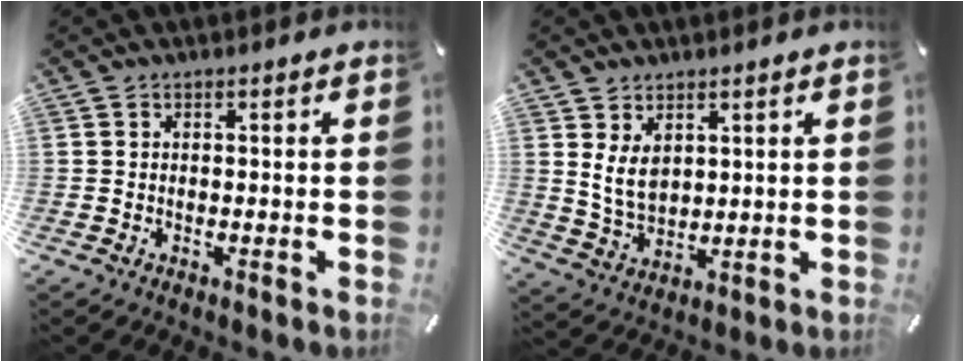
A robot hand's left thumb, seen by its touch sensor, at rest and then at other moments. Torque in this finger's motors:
{"motor_torque": [0.46, 0.00, 0.11, -0.05, 0.06]}